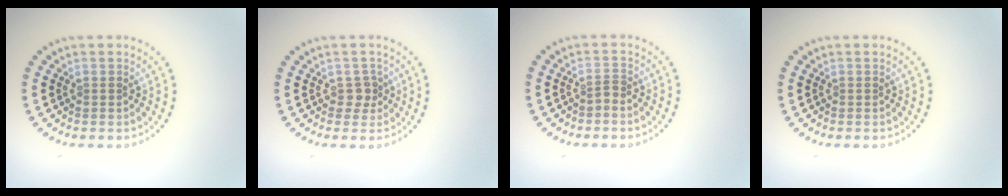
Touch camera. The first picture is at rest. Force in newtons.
{"total": 1.3, "press": 1.0, "slide": 0.8}
{"total": 0.7, "press": 0.4, "slide": 0.6}
{"total": 0.0}